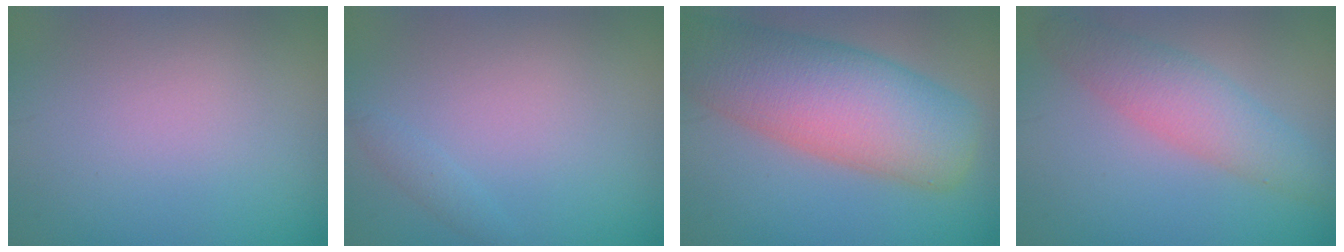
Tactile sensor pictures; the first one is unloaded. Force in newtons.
{"total": 0.8, "press": 0.8, "slide": 0.0}
{"total": 10.6, "press": 10.6, "slide": 0.6}
{"total": 3.9, "press": 3.9, "slide": 0.1}